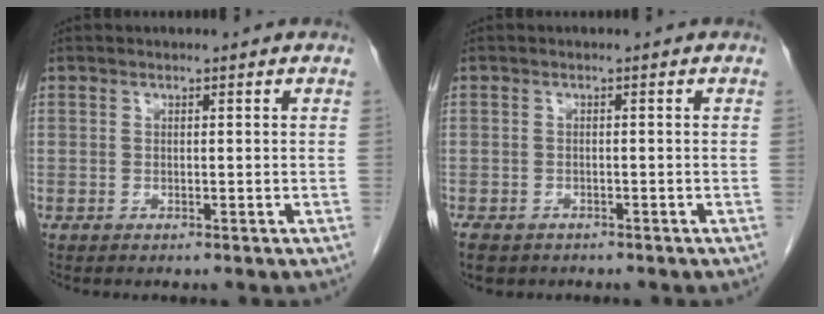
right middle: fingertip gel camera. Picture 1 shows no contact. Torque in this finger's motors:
{"motor_torque": [0.34, -0.17, 0.14, 0.04]}